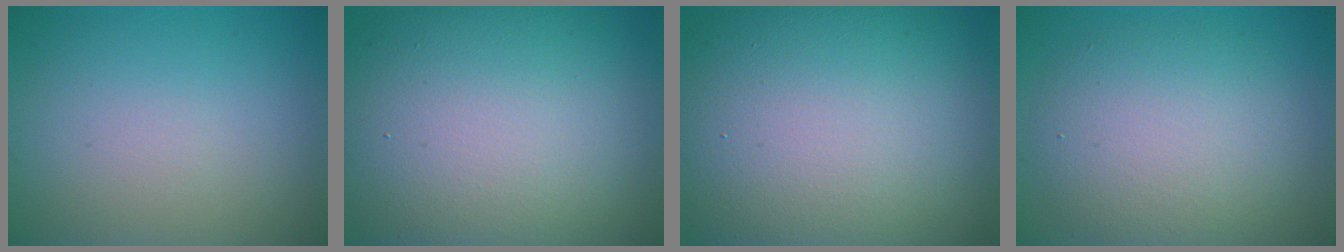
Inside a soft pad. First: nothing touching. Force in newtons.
{"total": 15.1, "press": 15.1, "slide": 1.0}
{"total": 16.3, "press": 16.3, "slide": 1.1}
{"total": 7.1, "press": 7.0, "slide": 0.6}